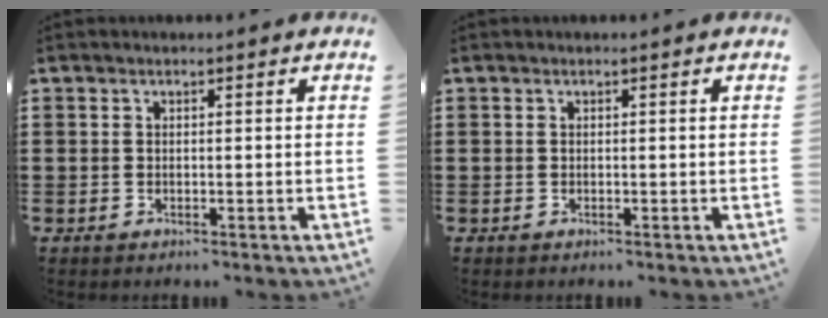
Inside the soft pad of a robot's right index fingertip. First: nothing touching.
{"total": 0.0}